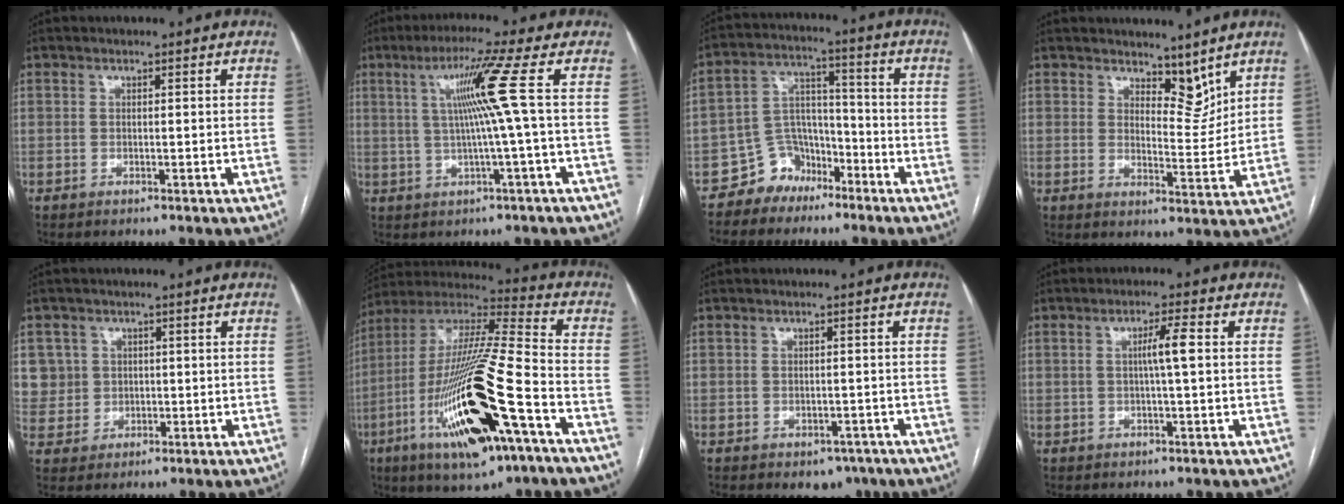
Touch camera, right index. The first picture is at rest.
{"total": 8.0, "force": [1.3, -2.5, 7.5], "torque": [-0.128, 0.009, 0.031]}
{"total": 7.2, "force": [-5.1, 5.0, 0.7], "torque": [-0.009, 0.033, -0.089]}
{"total": 5.2, "force": [4.3, 2.1, 2.0], "torque": [-0.022, -0.008, 0.074]}
{"total": 6.5, "force": [1.9, 6.2, 0.1], "torque": [0.002, 0.017, 0.050]}
{"total": 25.7, "force": [-9.8, 4.3, 23.4], "torque": [-0.464, -0.038, -0.167]}
{"total": 3.5, "force": [-1.9, 2.6, 1.3], "torque": [-0.002, 0.005, -0.016]}
{"total": 3.8, "force": [0.4, -0.2, 3.8], "torque": [-0.068, 0.002, 0.007]}